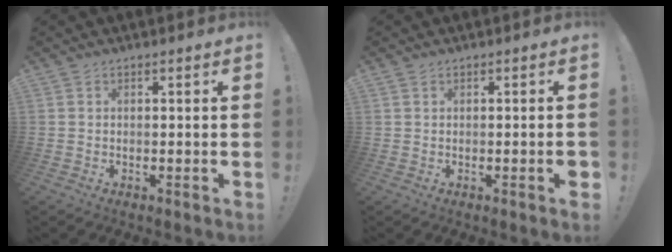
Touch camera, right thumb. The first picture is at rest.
{"total": 1.5, "force": [-0.6, 0.1, 1.4], "torque": [-0.014, -0.002, -0.011]}